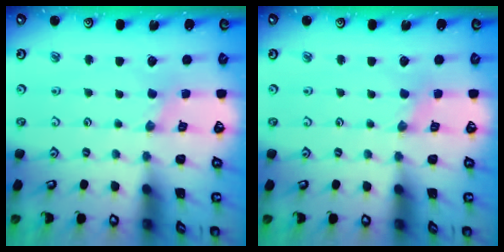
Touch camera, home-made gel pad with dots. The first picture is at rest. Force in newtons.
{"total": 0.0}